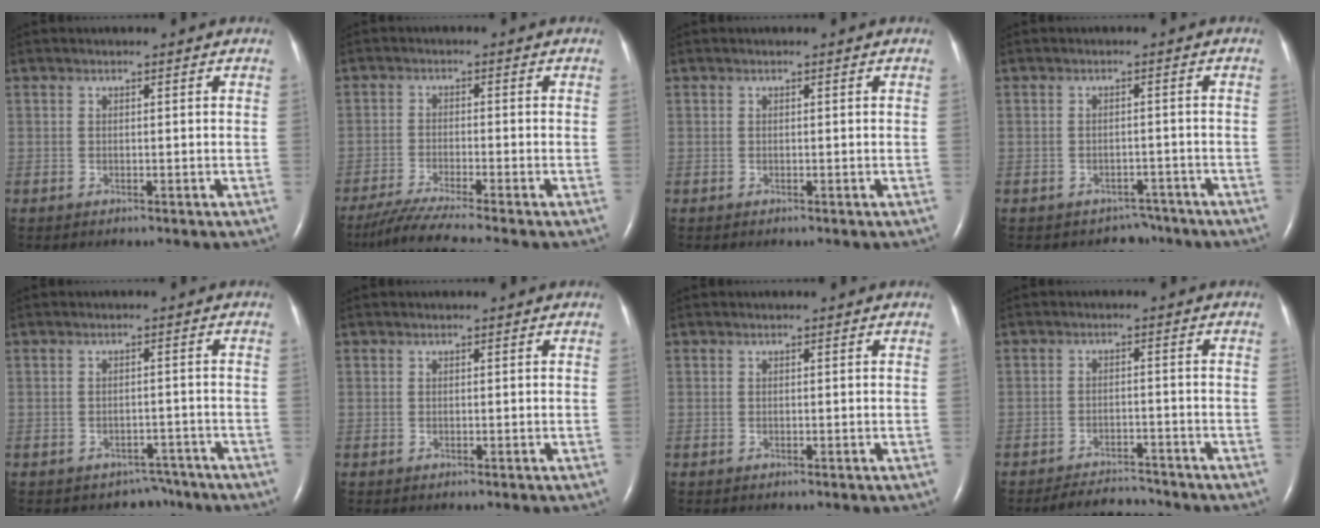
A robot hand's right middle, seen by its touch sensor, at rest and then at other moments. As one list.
[{"total": 7.3, "force": [-6.2, -1.5, 3.7], "torque": [-0.066, -0.031, -0.107]}, {"total": 0.0}, {"total": 3.2, "force": [-2.6, 1.8, -0.4], "torque": [0.001, 0.014, -0.033]}, {"total": 3.6, "force": [-3.0, 2.1, -0.3], "torque": [0.004, 0.017, -0.037]}, {"total": 0.0}, {"total": 0.0}, {"total": 4.8, "force": [-4.7, 1.0, 0.4], "torque": [-0.009, -0.010, -0.076]}]